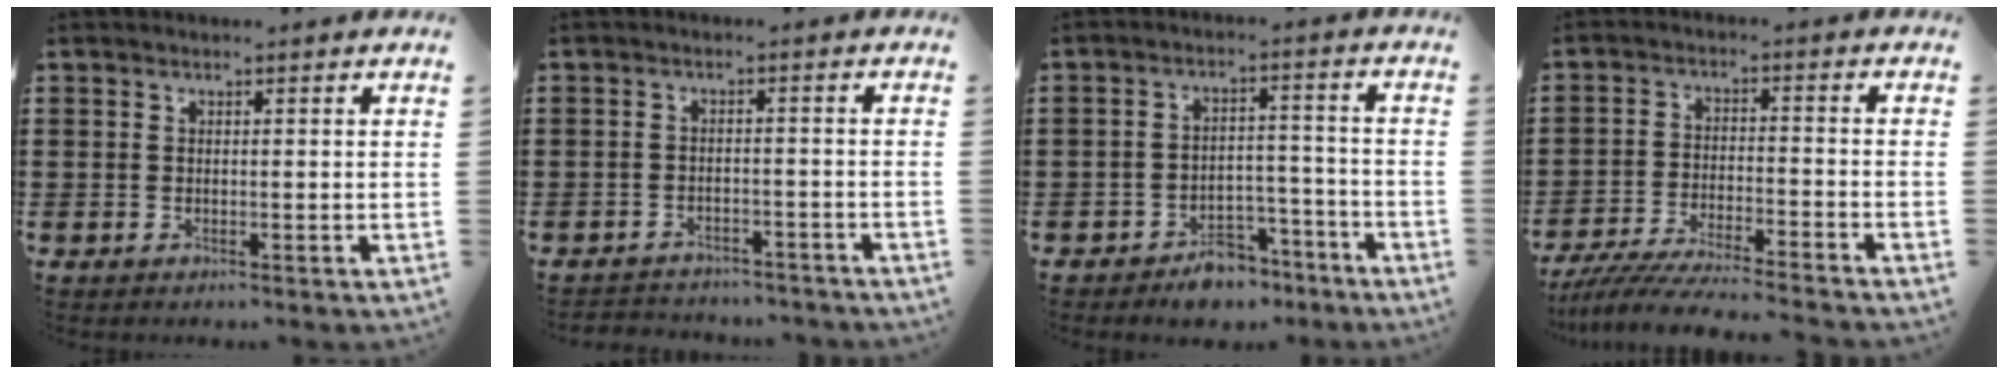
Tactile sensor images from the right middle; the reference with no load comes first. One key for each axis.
{"total": 2.6, "fx": -2.6, "fy": 0.4, "fz": -0.1, "tx": -0.006, "ty": 0.000, "tz": -0.057}
{"total": 5.7, "fx": -5.2, "fy": 1.9, "fz": 1.2, "tx": -0.017, "ty": 0.020, "tz": -0.101}
{"total": 6.6, "fx": -6.2, "fy": 0.1, "fz": 2.1, "tx": -0.049, "ty": -0.009, "tz": -0.122}